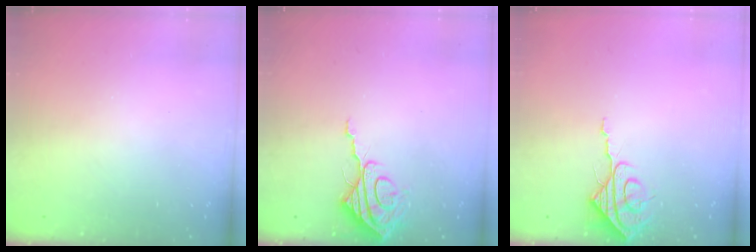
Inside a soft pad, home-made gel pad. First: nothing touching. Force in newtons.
{"total": 9.3, "press": 9.3, "slide": 0.9}
{"total": 8.5, "press": 8.5, "slide": 0.5}